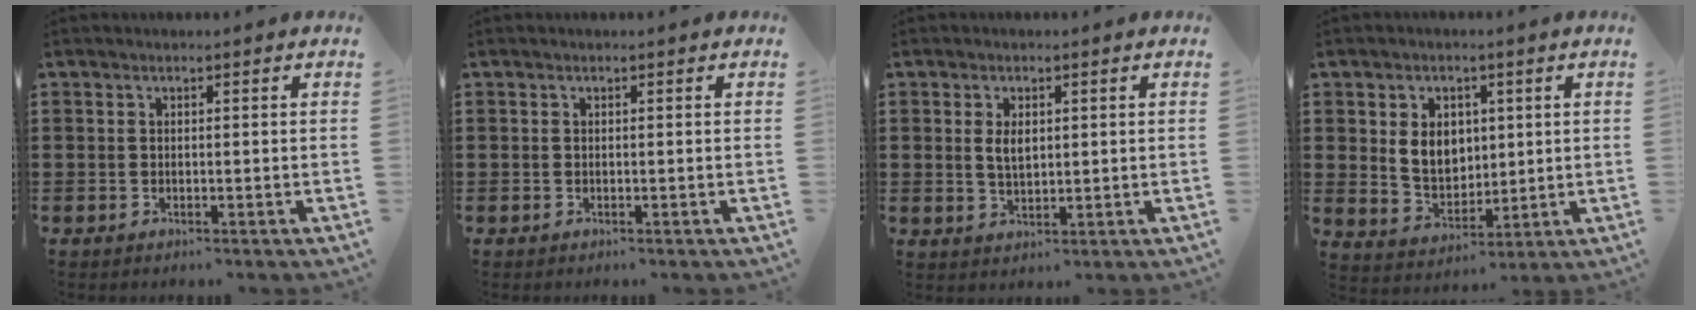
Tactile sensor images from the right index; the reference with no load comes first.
{"total": 0.0}
{"total": 3.0, "force": [0.7, 1.5, 2.5], "torque": [-0.053, 0.006, 0.011]}
{"total": 6.5, "force": [1.3, 5.2, 3.7], "torque": [-0.072, 0.009, 0.020]}